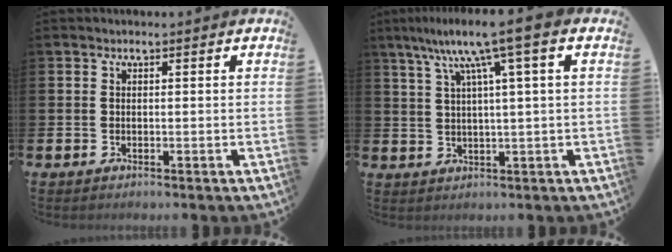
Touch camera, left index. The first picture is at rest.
{"total": 8.5, "force": [4.3, -0.1, 7.3], "torque": [-0.149, -0.005, 0.067]}